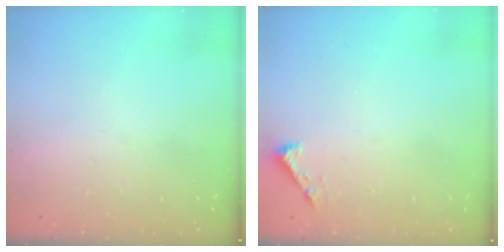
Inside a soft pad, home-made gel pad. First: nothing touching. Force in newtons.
{"total": 2.3, "press": 2.3, "slide": 0.3}